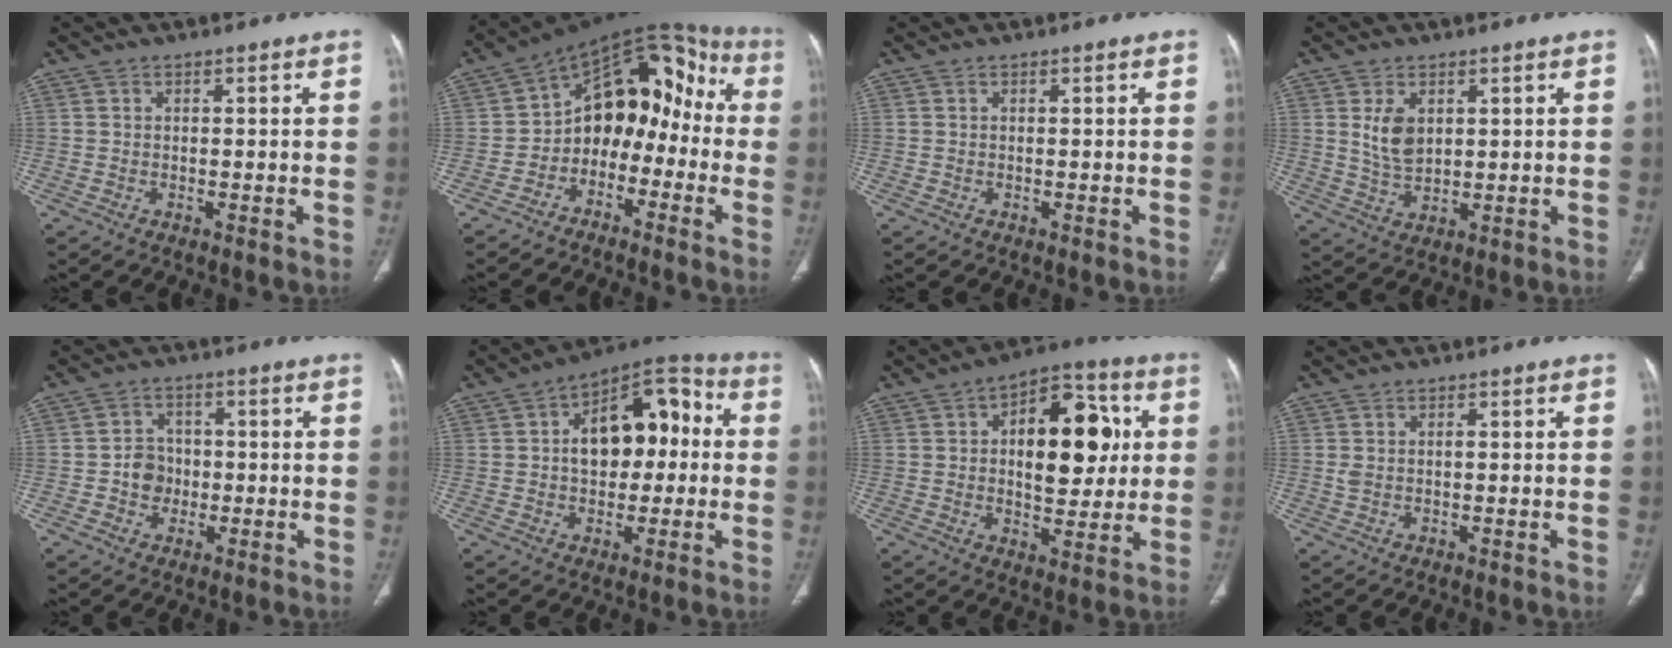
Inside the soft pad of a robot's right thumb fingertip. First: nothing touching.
{"total": 14.4, "force": [-3.6, 10.3, 9.4], "torque": [-0.087, 0.092, -0.072]}
{"total": 0.0}
{"total": 6.0, "force": [1.8, 3.7, 4.4], "torque": [-0.071, -0.013, 0.046]}
{"total": 5.0, "force": [-0.8, 4.5, 2.0], "torque": [-0.007, 0.011, -0.019]}
{"total": 15.8, "force": [1.5, 9.7, 12.4], "torque": [-0.141, 0.044, 0.015]}
{"total": 17.3, "force": [3.0, 9.8, 14.0], "torque": [-0.149, 0.013, 0.042]}
{"total": 1.8, "force": [0.1, 1.0, 1.5], "torque": [-0.040, 0.009, 0.005]}